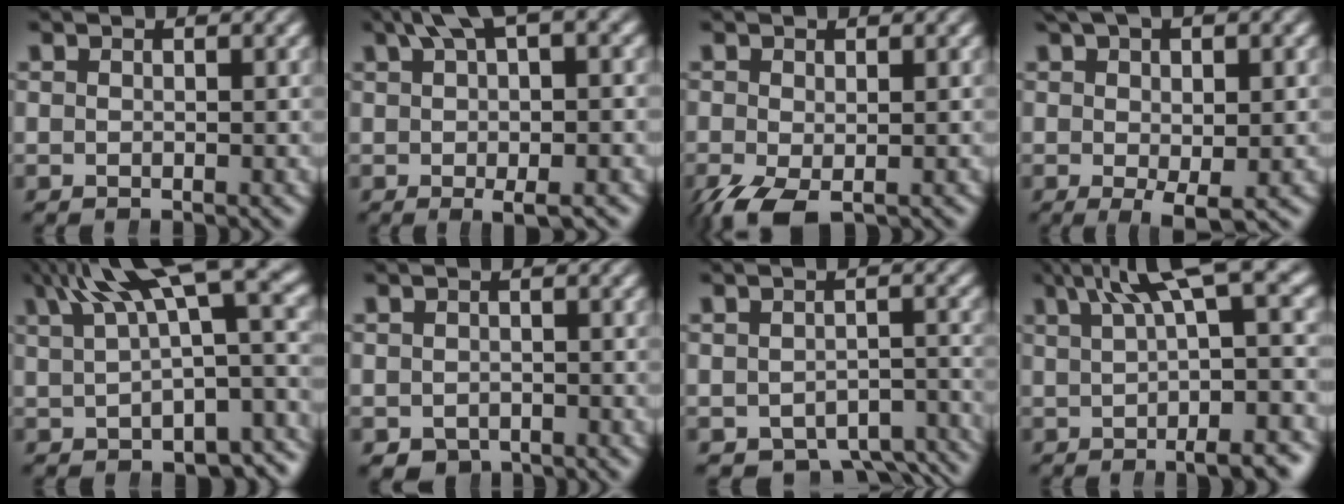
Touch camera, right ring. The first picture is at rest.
{"total": 4.7, "force": [1.1, 0.6, 4.5], "torque": [-0.068, 0.010, 0.018]}
{"total": 3.7, "force": [-2.3, 1.8, 2.3], "torque": [-0.057, -0.034, -0.018]}
{"total": 4.0, "force": [-0.1, 1.2, 3.8], "torque": [-0.061, -0.010, 0.007]}
{"total": 7.8, "force": [1.3, 3.2, 7.1], "torque": [-0.088, 0.013, 0.028]}
{"total": 3.4, "force": [-2.3, 2.3, 0.8], "torque": [-0.025, -0.026, -0.025]}
{"total": 7.2, "force": [-6.0, 3.3, 2.3], "torque": [-0.016, -0.017, -0.090]}
{"total": 7.5, "force": [2.0, 1.4, 7.1], "torque": [-0.079, 0.032, 0.022]}